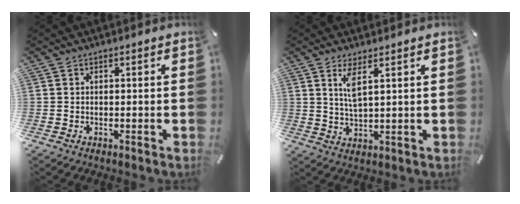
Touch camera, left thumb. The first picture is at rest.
{"total": 5.1, "force": [2.6, 1.2, 4.2], "torque": [-0.084, -0.003, 0.043]}